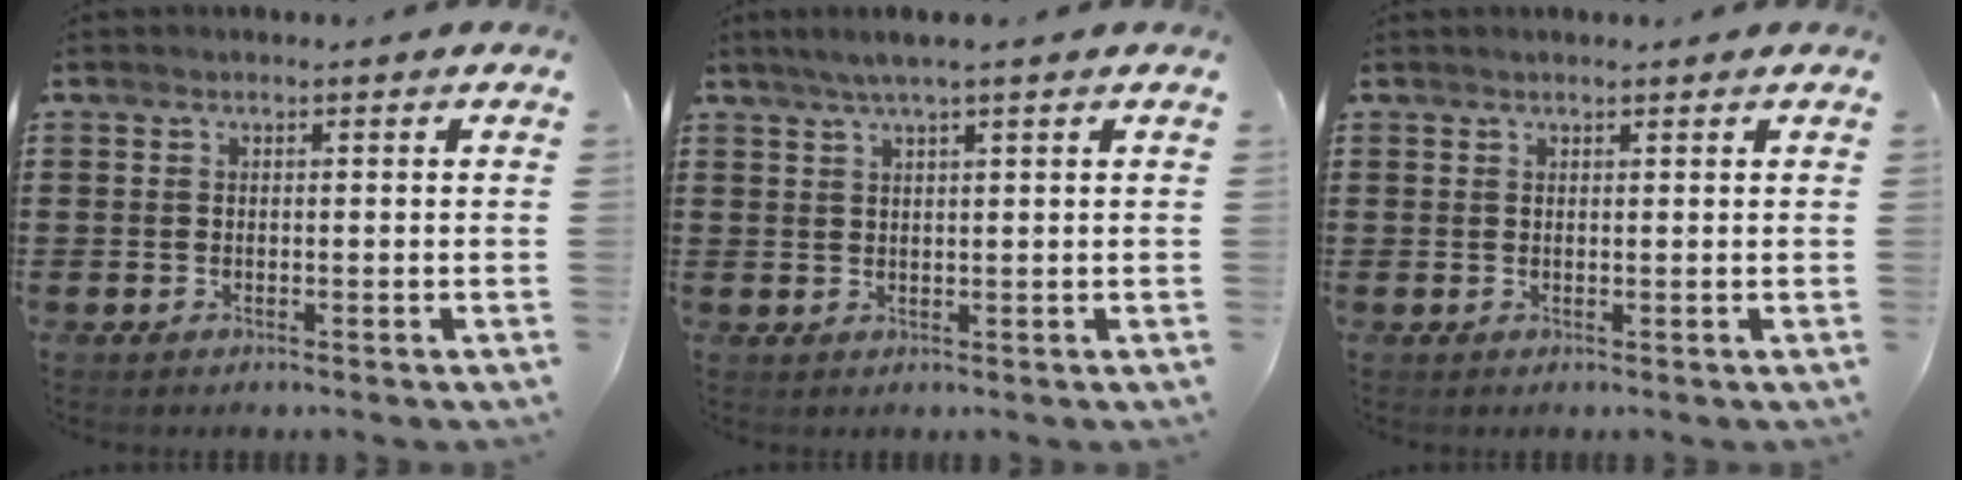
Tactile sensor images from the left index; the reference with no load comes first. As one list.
[{"total": 2.8, "force": [1.8, -0.2, 2.1], "torque": [-0.042, 0.002, 0.033]}, {"total": 0.7, "force": [0.6, 0.0, 0.3], "torque": [-0.006, -0.001, 0.012]}]